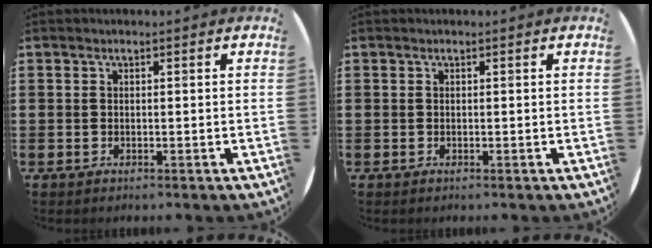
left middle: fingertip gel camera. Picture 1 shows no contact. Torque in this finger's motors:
{"motor_torque": [-0.43, 0.07, -0.05, -0.01]}